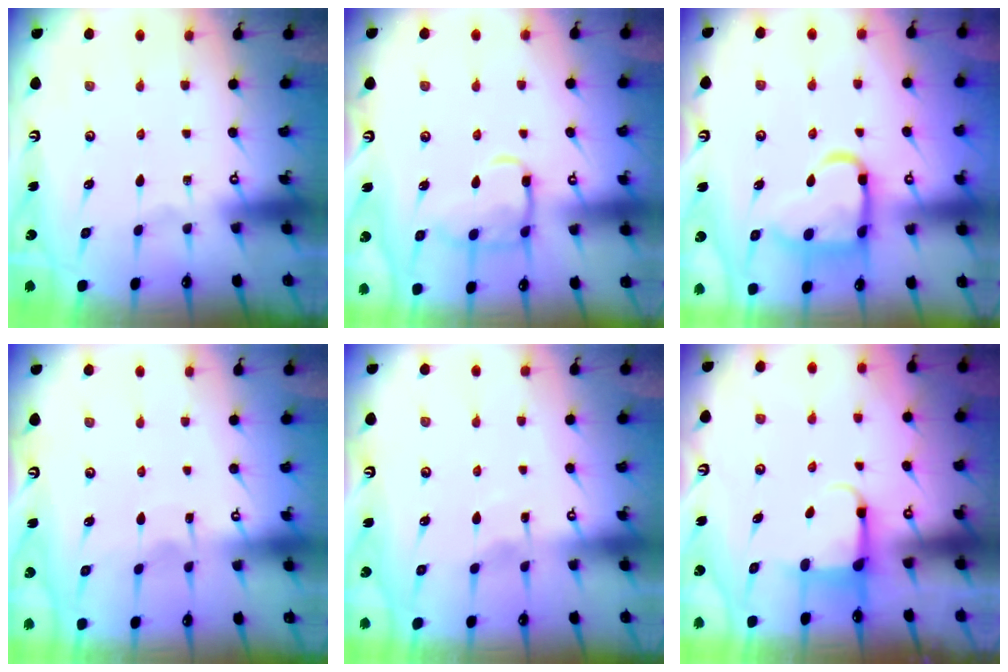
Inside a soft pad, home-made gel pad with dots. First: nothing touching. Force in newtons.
{"total": 13.5, "press": 13.4, "slide": 1.1}
{"total": 14.1, "press": 14.0, "slide": 1.5}
{"total": 3.3, "press": 3.3, "slide": 0.3}
{"total": 2.8, "press": 2.8, "slide": 0.5}
{"total": 4.6, "press": 4.6, "slide": 0.3}